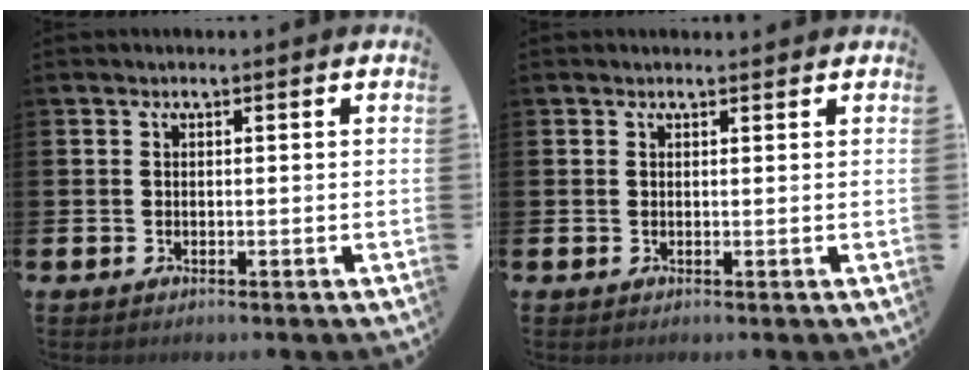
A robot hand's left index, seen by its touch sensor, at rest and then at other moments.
{"total": 0.5, "force": [0.5, 0.1, 0.2], "torque": [0.006, -0.003, 0.007]}